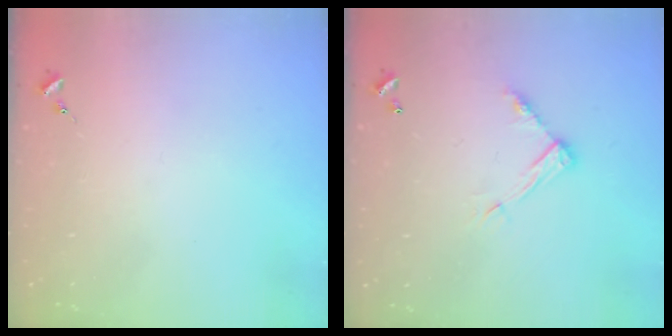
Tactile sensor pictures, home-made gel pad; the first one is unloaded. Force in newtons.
{"total": 9.2, "press": 9.2, "slide": 0.1}